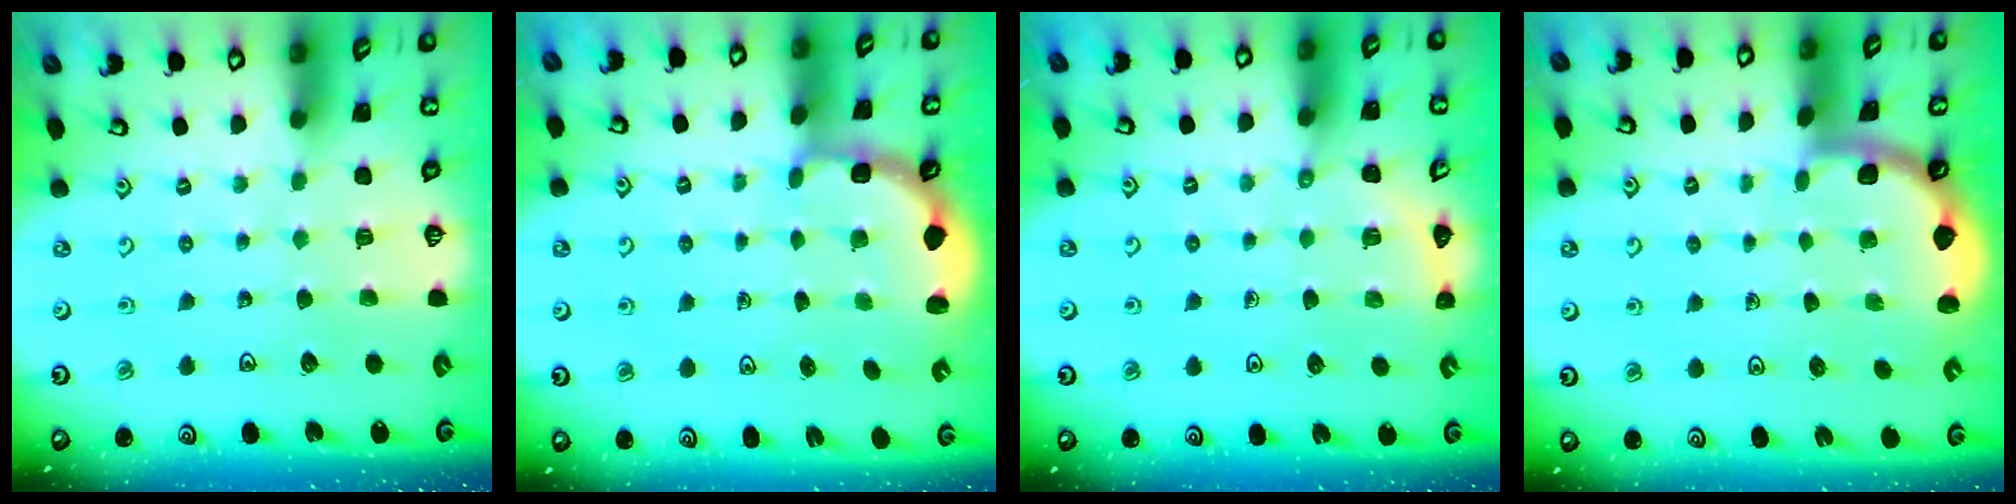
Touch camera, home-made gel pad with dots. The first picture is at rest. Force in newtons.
{"total": 3.0, "press": 2.6, "slide": 1.5}
{"total": 3.5, "press": 3.5, "slide": 0.6}
{"total": 1.9, "press": 1.9, "slide": 0.0}